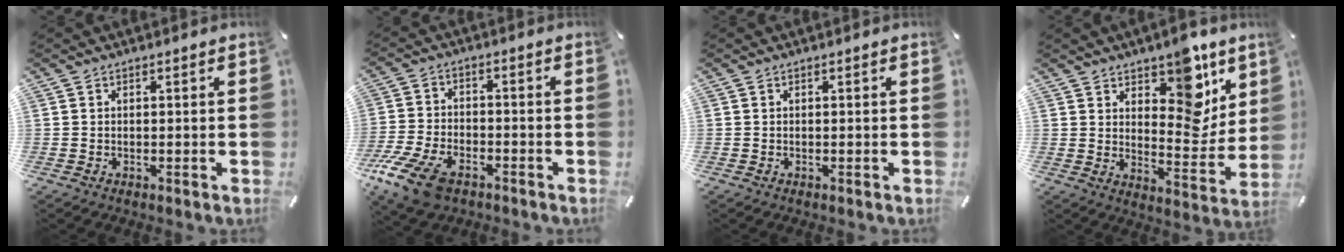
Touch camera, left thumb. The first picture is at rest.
{"total": 11.1, "force": [-7.0, 5.8, 6.3], "torque": [-0.140, 0.029, -0.133]}
{"total": 0.0}
{"total": 13.5, "force": [8.5, 7.6, 7.3], "torque": [-0.060, -0.080, 0.144]}